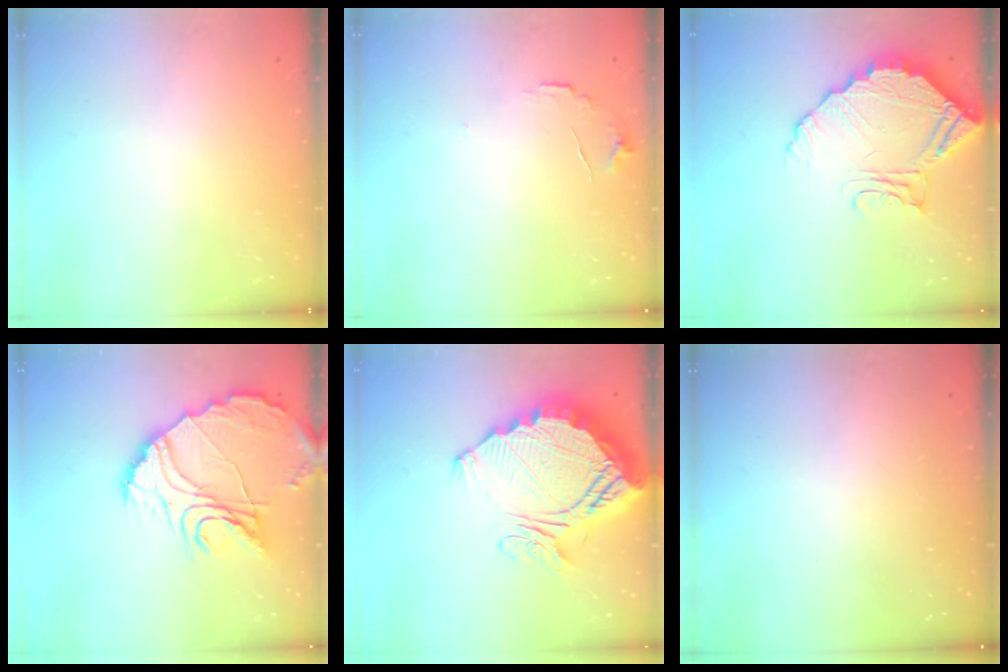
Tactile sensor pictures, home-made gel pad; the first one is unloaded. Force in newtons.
{"total": 6.3, "press": 6.2, "slide": 0.4}
{"total": 14.0, "press": 14.0, "slide": 1.3}
{"total": 17.9, "press": 17.8, "slide": 1.9}
{"total": 22.0, "press": 21.9, "slide": 1.7}
{"total": 3.1, "press": 3.1, "slide": 0.1}